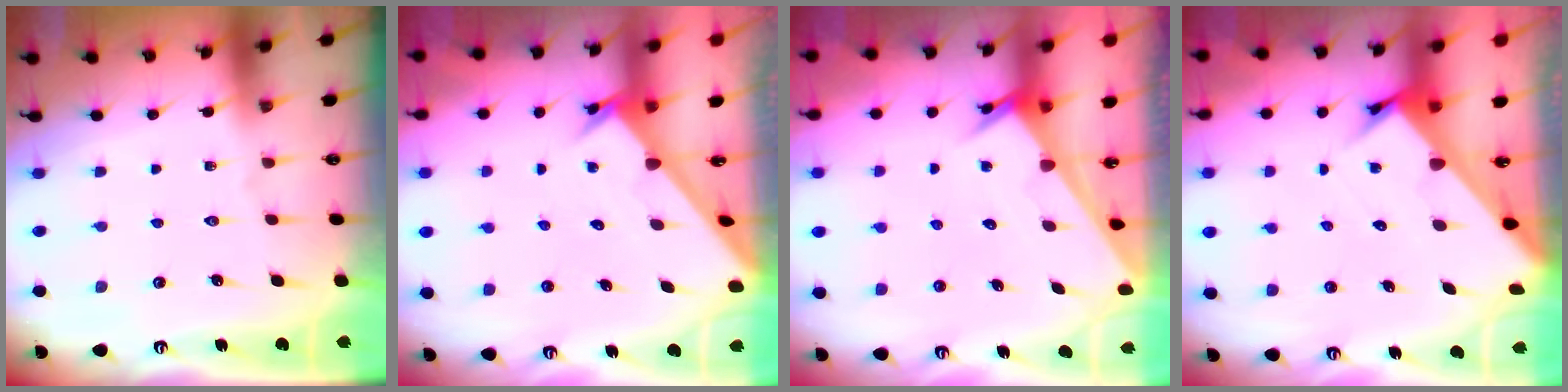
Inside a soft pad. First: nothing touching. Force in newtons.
{"total": 2.5, "press": 2.5, "slide": 0.2}
{"total": 2.5, "press": 2.5, "slide": 0.1}
{"total": 3.0, "press": 3.0, "slide": 0.1}